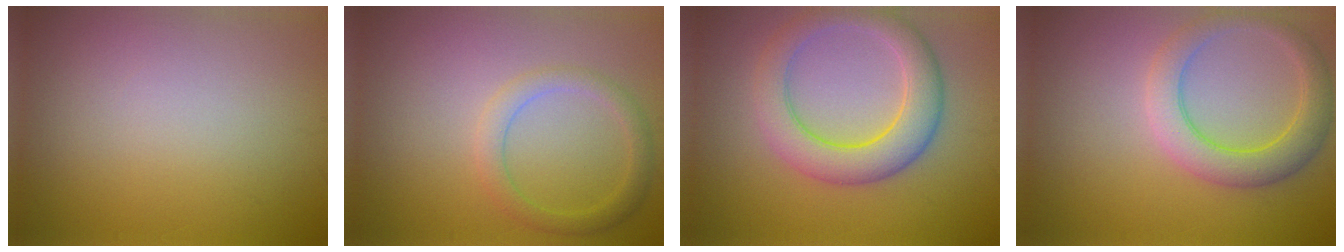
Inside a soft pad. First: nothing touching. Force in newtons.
{"total": 2.4, "press": 2.4, "slide": 0.1}
{"total": 5.9, "press": 5.9, "slide": 0.2}
{"total": 4.5, "press": 4.5, "slide": 0.3}